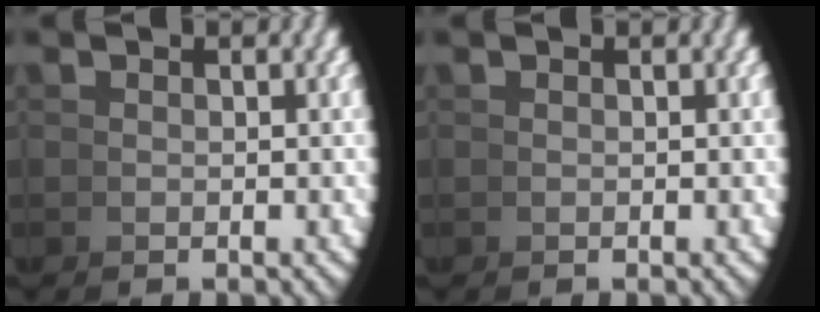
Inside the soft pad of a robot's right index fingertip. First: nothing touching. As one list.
[{"total": 0.0}]